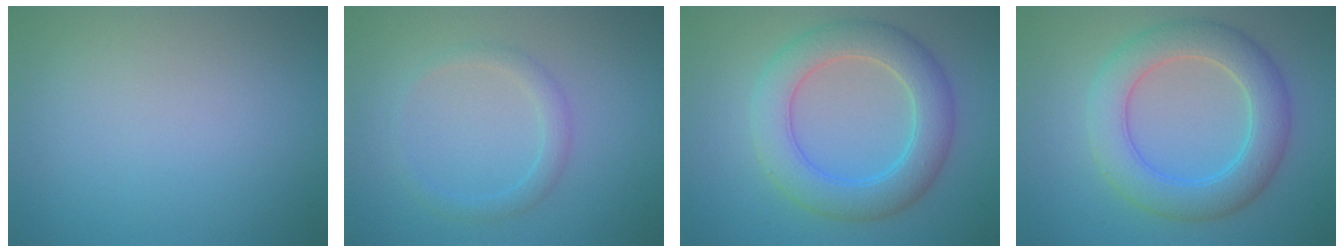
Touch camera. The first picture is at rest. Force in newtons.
{"total": 1.7, "press": 1.7, "slide": 0.1}
{"total": 6.0, "press": 6.0, "slide": 0.2}
{"total": 6.0, "press": 6.0, "slide": 0.2}